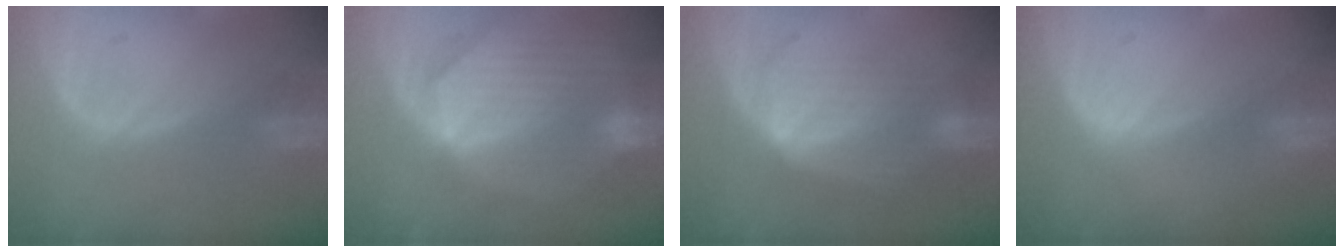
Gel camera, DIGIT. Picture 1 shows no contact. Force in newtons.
{"total": 10.4, "press": 9.1, "slide": 4.9}
{"total": 7.1, "press": 6.5, "slide": 2.9}
{"total": 0.0}